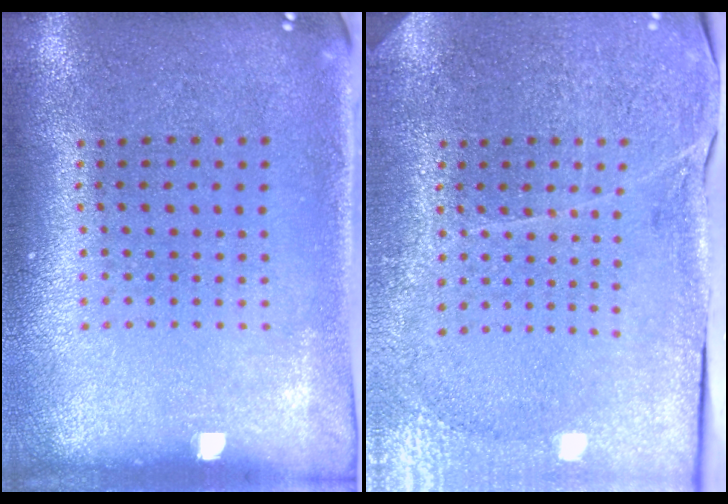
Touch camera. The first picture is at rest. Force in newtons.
{"total": 3.3, "press": 3.2, "slide": 0.6}